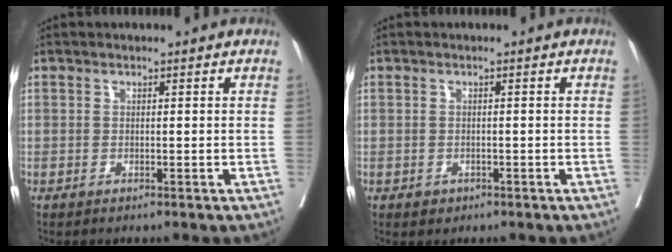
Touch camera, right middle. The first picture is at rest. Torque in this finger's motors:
{"motor_torque": [0.36, -0.17, 0.05, 0.02]}